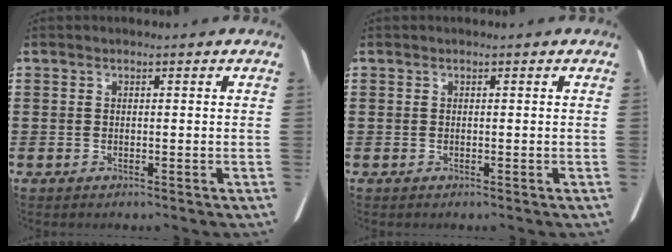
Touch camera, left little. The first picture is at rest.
{"total": 0.0}